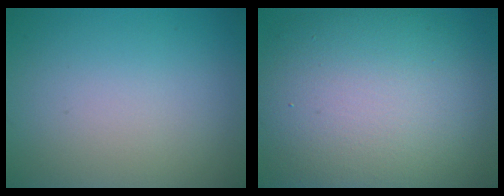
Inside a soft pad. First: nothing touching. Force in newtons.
{"total": 13.8, "press": 13.8, "slide": 1.1}